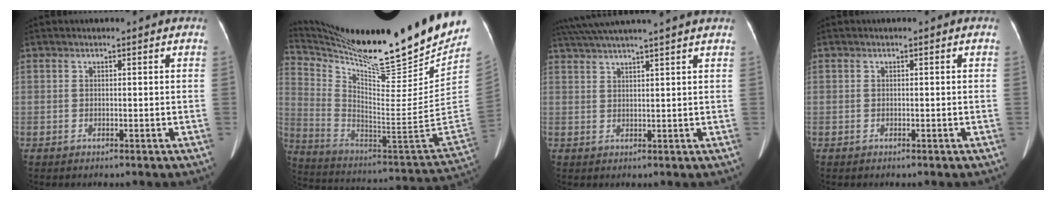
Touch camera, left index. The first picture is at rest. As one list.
[{"total": 30.2, "force": [25.7, 1.6, 15.6], "torque": [-0.273, -0.088, 0.385]}, {"total": 13.4, "force": [11.7, -1.0, 6.4], "torque": [-0.118, 0.030, 0.170]}, {"total": 0.0}]